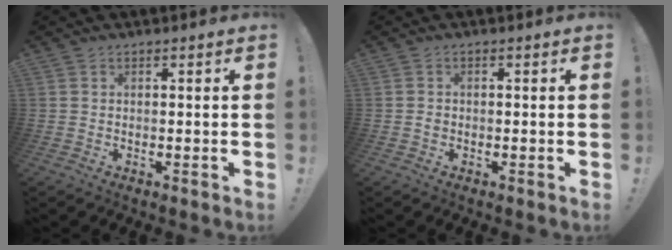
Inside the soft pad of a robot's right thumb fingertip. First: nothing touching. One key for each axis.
{"total": 0.7, "fx": -0.2, "fy": 0.6, "fz": 0.0, "tx": 0.001, "ty": 0.004, "tz": -0.005}